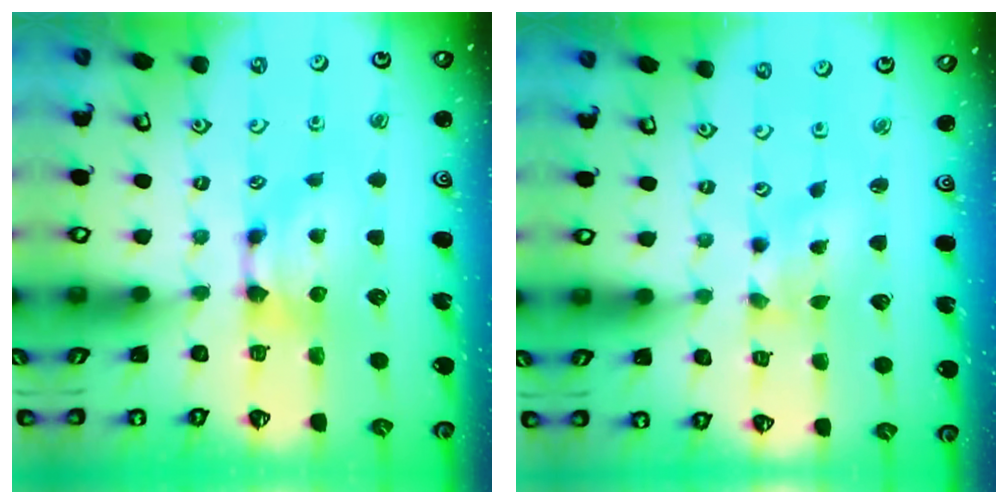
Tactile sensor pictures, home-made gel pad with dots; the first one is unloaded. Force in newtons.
{"total": 2.9, "press": 2.7, "slide": 0.9}